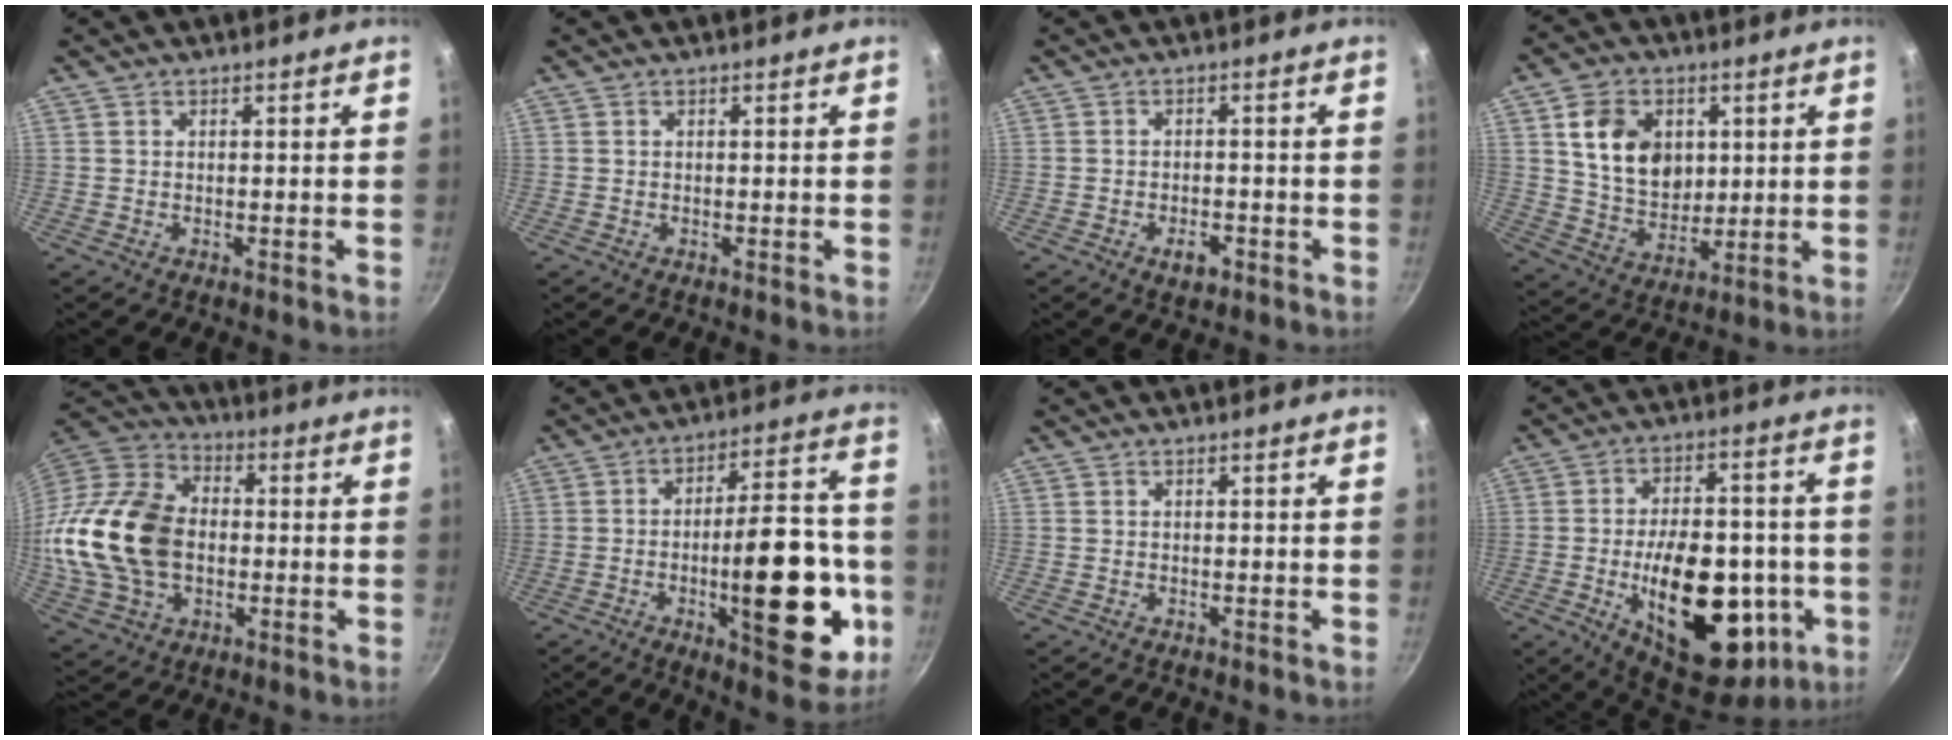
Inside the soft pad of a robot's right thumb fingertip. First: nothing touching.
{"total": 0.0}
{"total": 3.4, "force": [-1.7, 1.9, 2.2], "torque": [-0.027, 0.013, -0.026]}
{"total": 13.3, "force": [3.4, 10.2, 7.8], "torque": [-0.105, -0.014, 0.068]}
{"total": 22.5, "force": [-1.2, 16.0, 15.8], "torque": [-0.297, 0.030, -0.019]}
{"total": 22.6, "force": [-6.0, 8.1, 20.2], "torque": [-0.244, 0.031, -0.080]}
{"total": 0.0}
{"total": 26.9, "force": [-6.4, 14.6, 21.7], "torque": [-0.282, 0.018, -0.075]}